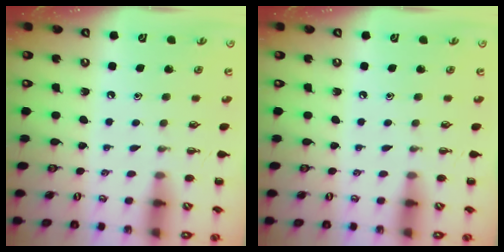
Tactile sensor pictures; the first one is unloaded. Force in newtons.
{"total": 0.0}